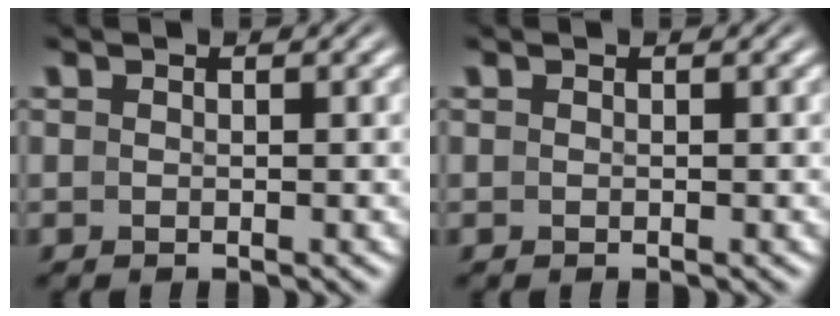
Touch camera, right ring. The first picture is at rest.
{"total": 0.0}